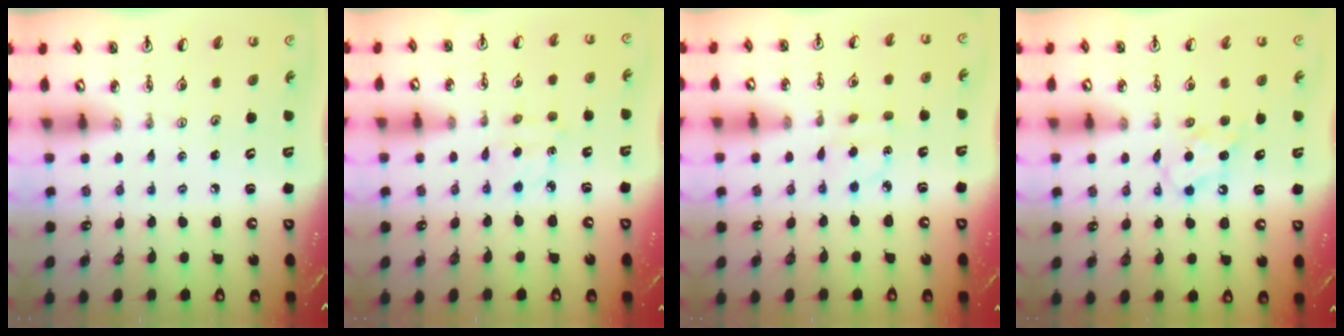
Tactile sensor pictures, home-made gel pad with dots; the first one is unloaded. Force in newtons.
{"total": 4.7, "press": 4.7, "slide": 0.3}
{"total": 3.3, "press": 3.2, "slide": 0.7}
{"total": 5.6, "press": 5.6, "slide": 0.6}